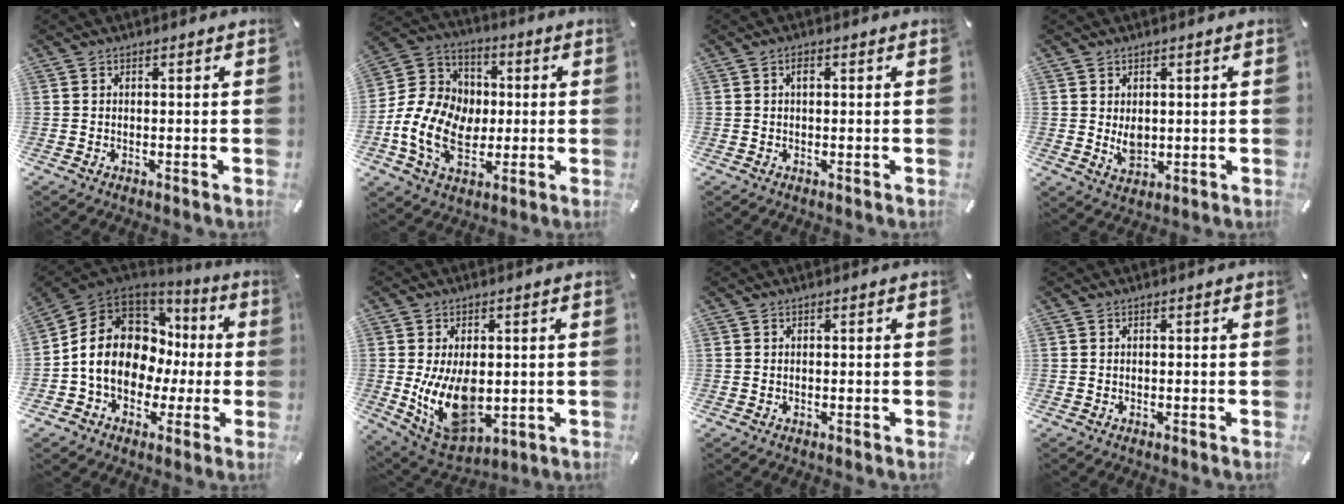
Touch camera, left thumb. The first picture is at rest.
{"total": 15.8, "force": [-2.9, 12.8, 8.8], "torque": [-0.207, 0.022, -0.048]}
{"total": 0.7, "force": [0.1, 0.4, 0.6], "torque": [-0.012, 0.003, 0.001]}
{"total": 4.2, "force": [0.5, 3.3, 2.6], "torque": [-0.049, -0.010, 0.008]}
{"total": 15.9, "force": [0.1, 12.9, 9.3], "torque": [-0.191, 0.001, 0.008]}
{"total": 13.7, "force": [-0.7, 8.8, 10.5], "torque": [-0.211, -0.016, -0.007]}
{"total": 0.0}
{"total": 0.0}